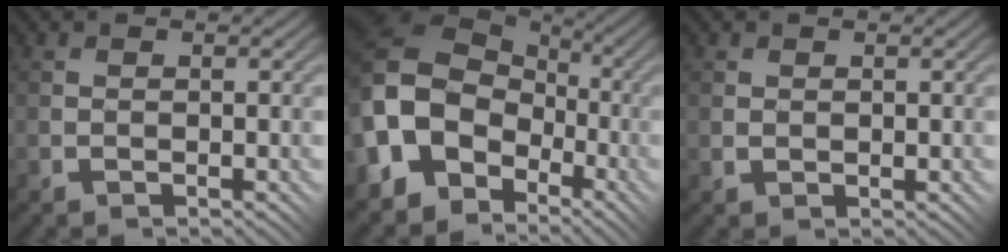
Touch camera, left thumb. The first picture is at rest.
{"total": 13.1, "force": [-3.0, 10.5, 7.2], "torque": [-0.182, -0.005, -0.072]}
{"total": 0.7, "force": [0.4, 0.5, 0.3], "torque": [-0.010, -0.003, 0.011]}